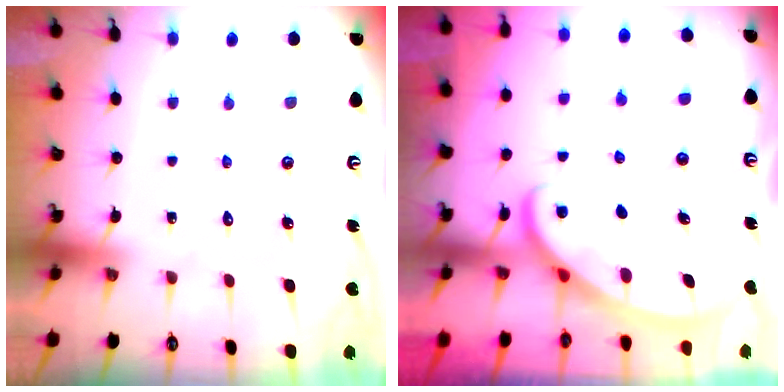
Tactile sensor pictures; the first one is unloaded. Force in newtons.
{"total": 2.8, "press": 2.8, "slide": 0.4}